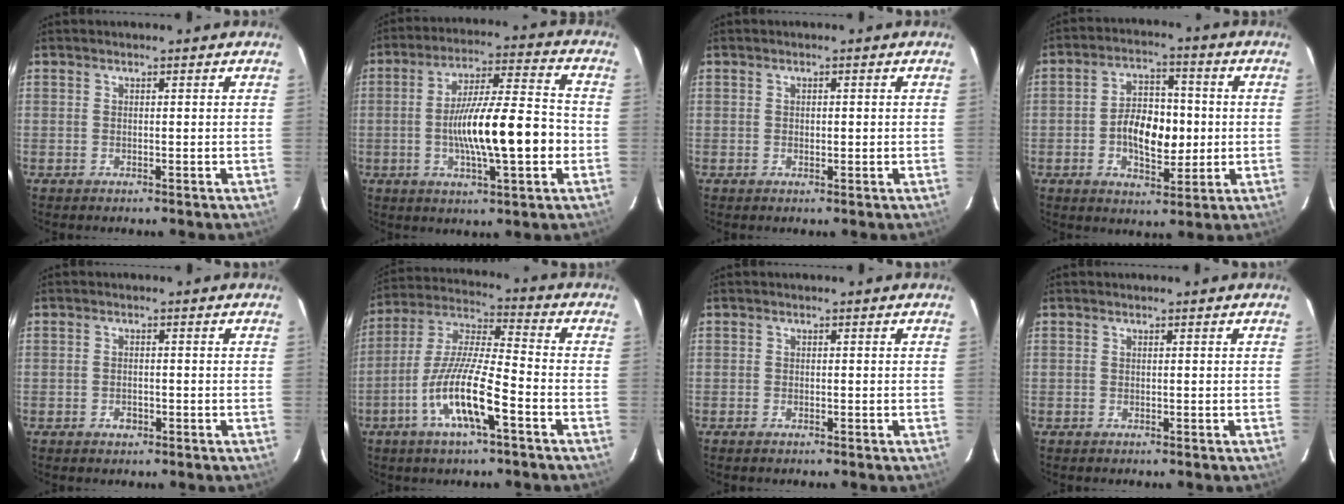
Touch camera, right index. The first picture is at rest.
{"total": 15.6, "force": [-3.0, 2.6, 15.1], "torque": [-0.255, 0.002, -0.048]}
{"total": 0.8, "force": [0.0, 0.5, 0.7], "torque": [-0.011, 0.002, 0.000]}
{"total": 10.7, "force": [-1.3, 5.8, 8.9], "torque": [-0.163, 0.014, -0.018]}
{"total": 1.7, "force": [-0.9, 1.2, 0.8], "torque": [-0.014, 0.003, -0.011]}
{"total": 13.4, "force": [-5.8, 2.1, 11.9], "torque": [-0.240, -0.005, -0.115]}
{"total": 0.7, "force": [-0.6, 0.2, 0.1], "torque": [-0.005, -0.004, -0.014]}
{"total": 0.0}